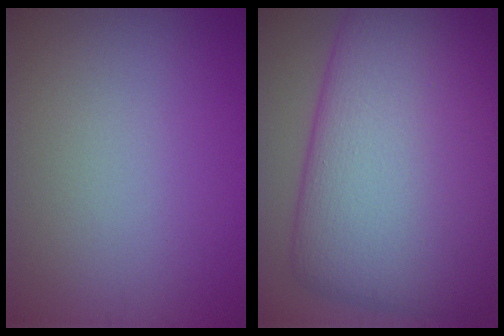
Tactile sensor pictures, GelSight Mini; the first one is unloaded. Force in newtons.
{"total": 16.9, "press": 16.9, "slide": 0.5}